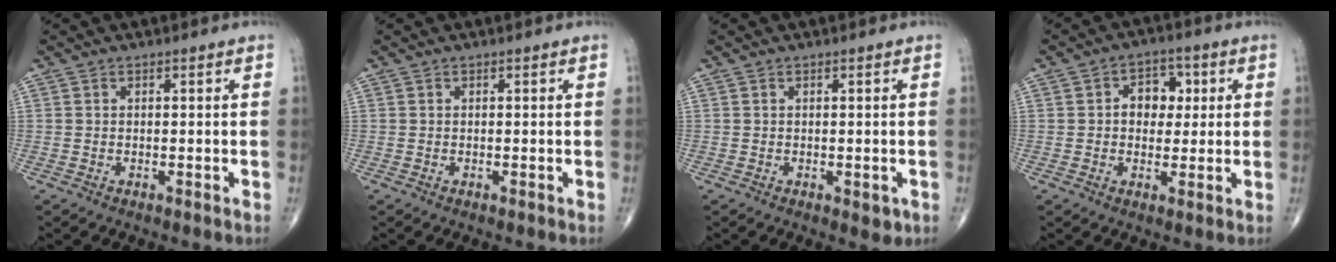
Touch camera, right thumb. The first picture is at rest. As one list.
[{"total": 0.0}, {"total": 1.9, "force": [-0.5, 0.9, 1.6], "torque": [-0.012, -0.003, -0.003]}, {"total": 6.5, "force": [1.2, 4.9, 4.1], "torque": [-0.022, 0.007, 0.013]}]